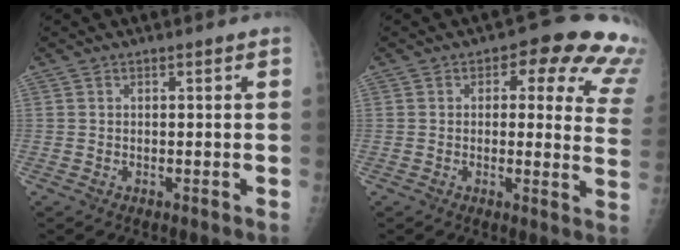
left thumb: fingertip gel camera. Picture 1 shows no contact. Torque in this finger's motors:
{"motor_torque": [0.09, 0.36, -0.05, 0.11, -0.04]}